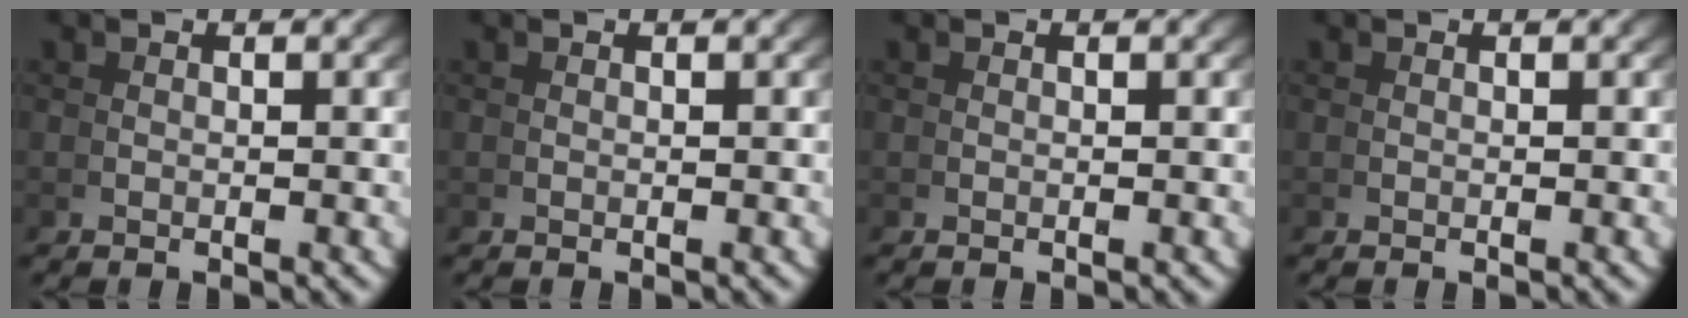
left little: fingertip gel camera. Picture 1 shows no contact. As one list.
[{"total": 0.0}, {"total": 0.0}, {"total": 0.0}]